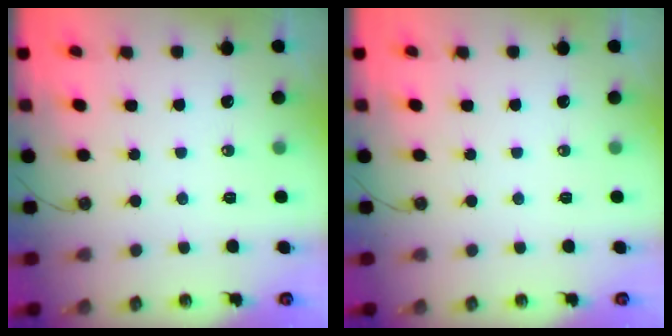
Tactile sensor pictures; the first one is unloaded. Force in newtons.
{"total": 0.0}